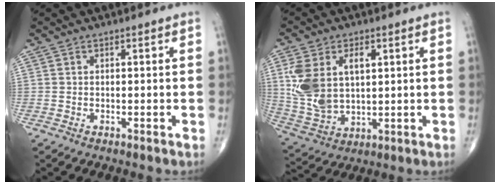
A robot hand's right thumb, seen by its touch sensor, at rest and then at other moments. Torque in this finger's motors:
{"motor_torque": [2.12, 2.17, 1.62, 0.41, 0.21]}